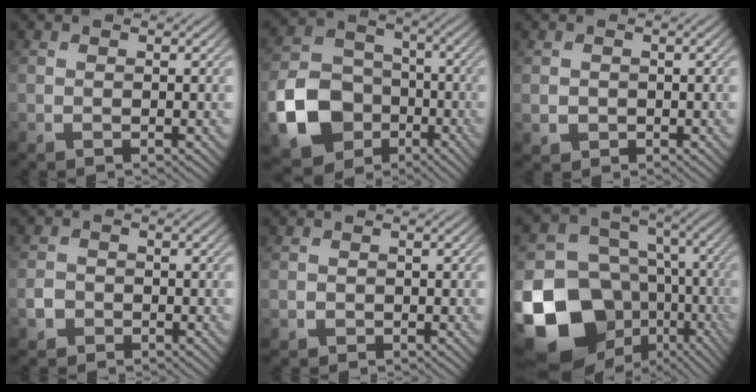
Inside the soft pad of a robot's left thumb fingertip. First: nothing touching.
{"total": 12.9, "force": [-4.9, 9.9, 6.5], "torque": [-0.163, -0.027, -0.105]}
{"total": 1.5, "force": [-0.1, 1.4, 0.3], "torque": [-0.008, -0.009, -0.003]}
{"total": 1.9, "force": [-0.9, 1.5, 0.7], "torque": [-0.012, -0.002, -0.022]}
{"total": 0.8, "force": [-0.1, 0.7, 0.1], "torque": [-0.004, -0.007, -0.002]}
{"total": 20.4, "force": [-7.4, 16.0, 10.2], "torque": [-0.256, -0.032, -0.099]}